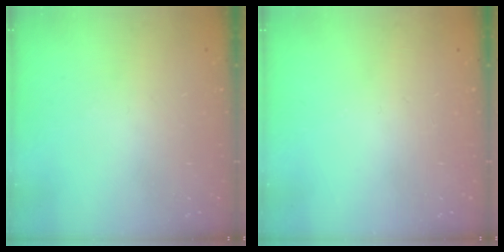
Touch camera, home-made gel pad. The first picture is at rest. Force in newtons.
{"total": 0.0}